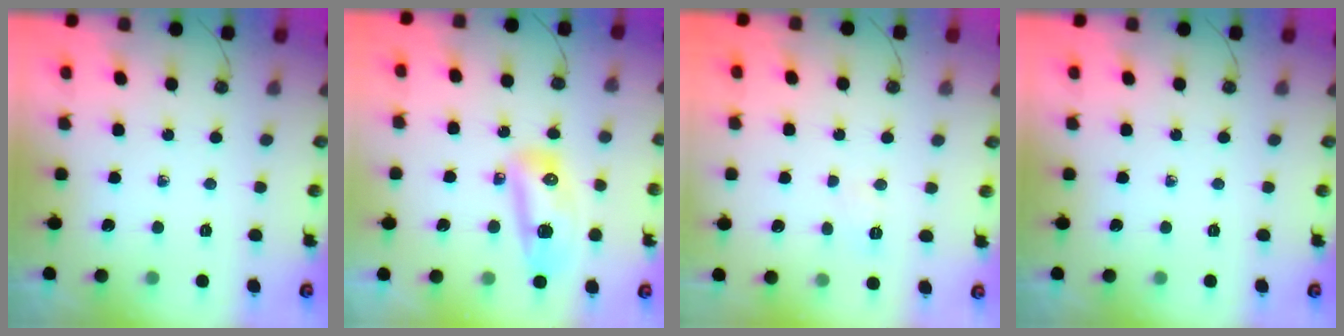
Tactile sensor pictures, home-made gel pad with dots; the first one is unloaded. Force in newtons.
{"total": 10.0, "press": 9.9, "slide": 1.2}
{"total": 3.1, "press": 3.0, "slide": 0.6}
{"total": 0.0}